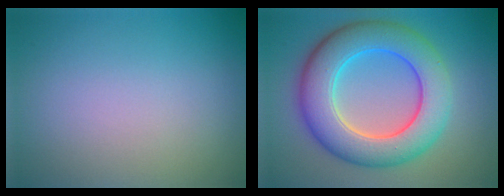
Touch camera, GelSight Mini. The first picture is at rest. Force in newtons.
{"total": 9.3, "press": 9.3, "slide": 0.3}